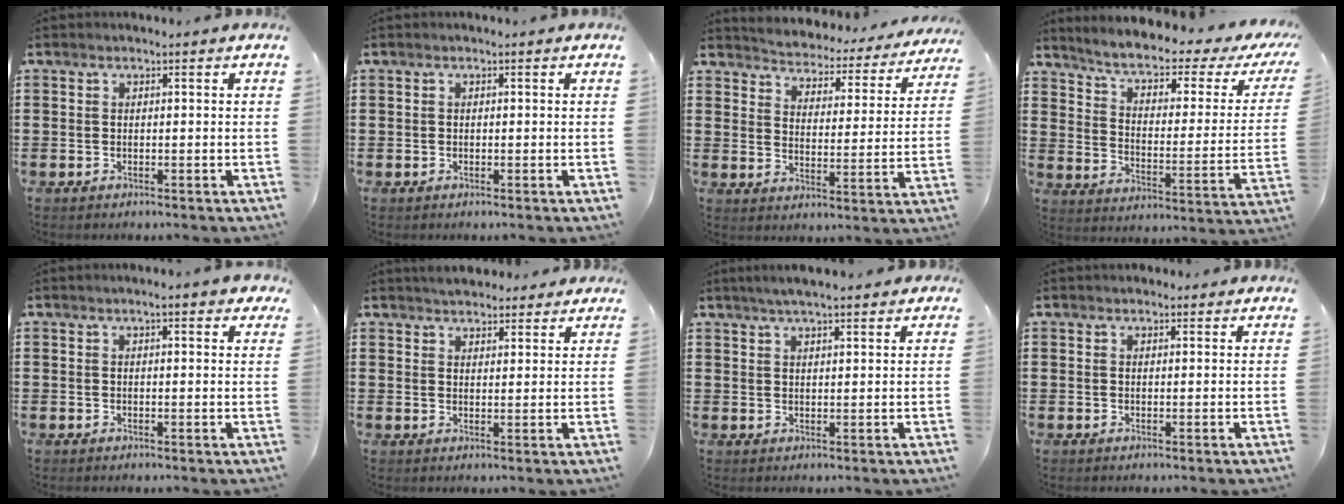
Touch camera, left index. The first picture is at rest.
{"total": 0.0}
{"total": 3.6, "force": [3.6, 0.0, -0.3], "torque": [-0.020, -0.039, 0.055]}
{"total": 5.0, "force": [3.4, 0.9, 3.5], "torque": [-0.085, -0.025, 0.049]}
{"total": 2.5, "force": [1.7, 0.3, 1.9], "torque": [-0.040, 0.003, 0.030]}
{"total": 3.1, "force": [2.9, 0.9, 0.2], "torque": [-0.012, 0.000, 0.057]}
{"total": 3.8, "force": [3.1, 0.6, 2.1], "torque": [-0.047, 0.005, 0.056]}
{"total": 1.7, "force": [1.6, 0.5, 0.3], "torque": [-0.008, 0.004, 0.030]}